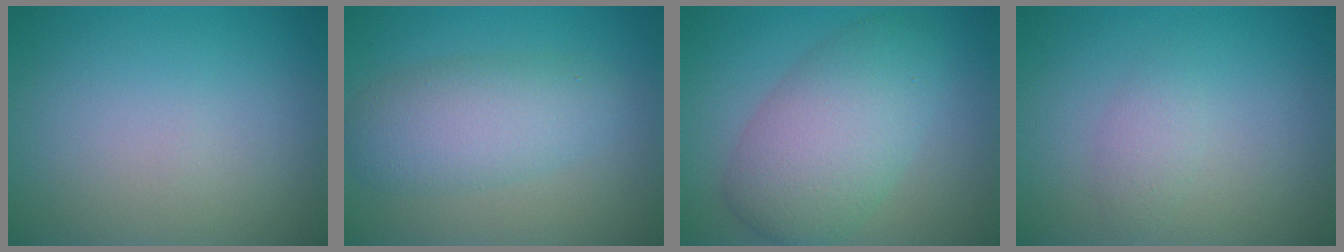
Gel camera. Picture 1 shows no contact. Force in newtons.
{"total": 4.8, "press": 4.8, "slide": 0.2}
{"total": 7.0, "press": 7.0, "slide": 0.2}
{"total": 1.4, "press": 1.4, "slide": 0.1}